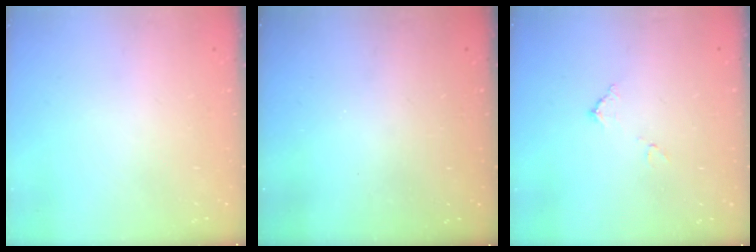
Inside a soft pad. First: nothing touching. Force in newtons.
{"total": 3.2, "press": 3.2, "slide": 0.3}
{"total": 5.8, "press": 5.8, "slide": 0.2}